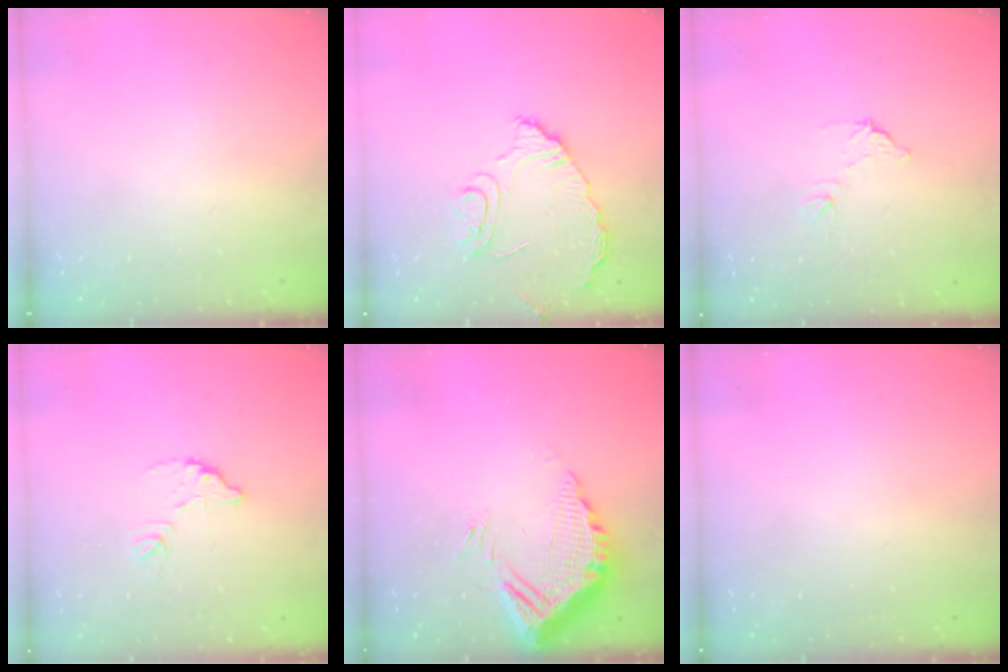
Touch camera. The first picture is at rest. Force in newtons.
{"total": 10.5, "press": 10.4, "slide": 0.9}
{"total": 6.4, "press": 6.4, "slide": 0.3}
{"total": 8.4, "press": 8.4, "slide": 0.6}
{"total": 14.6, "press": 14.5, "slide": 1.3}
{"total": 3.1, "press": 2.9, "slide": 1.0}